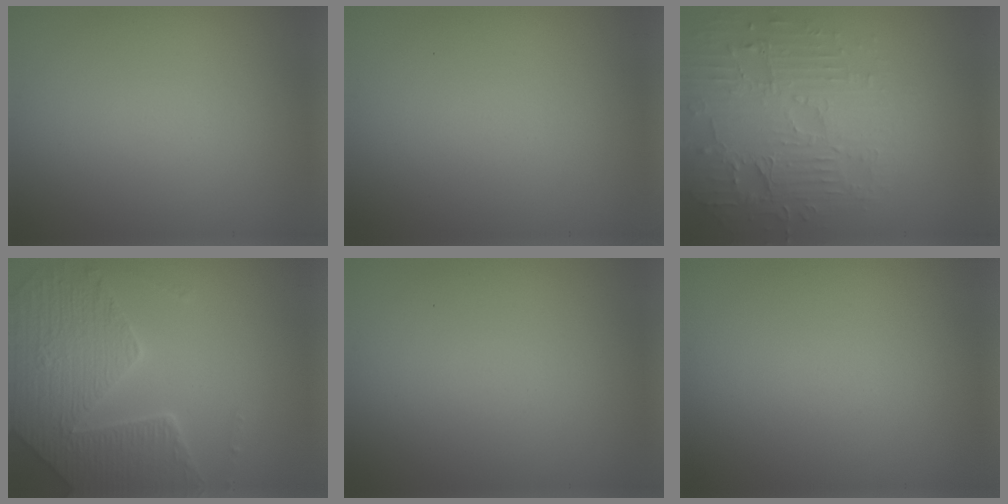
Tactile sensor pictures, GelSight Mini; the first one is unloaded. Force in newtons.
{"total": 0.0}
{"total": 4.7, "press": 4.3, "slide": 1.9}
{"total": 6.7, "press": 5.4, "slide": 4.1}
{"total": 0.0}
{"total": 0.0}